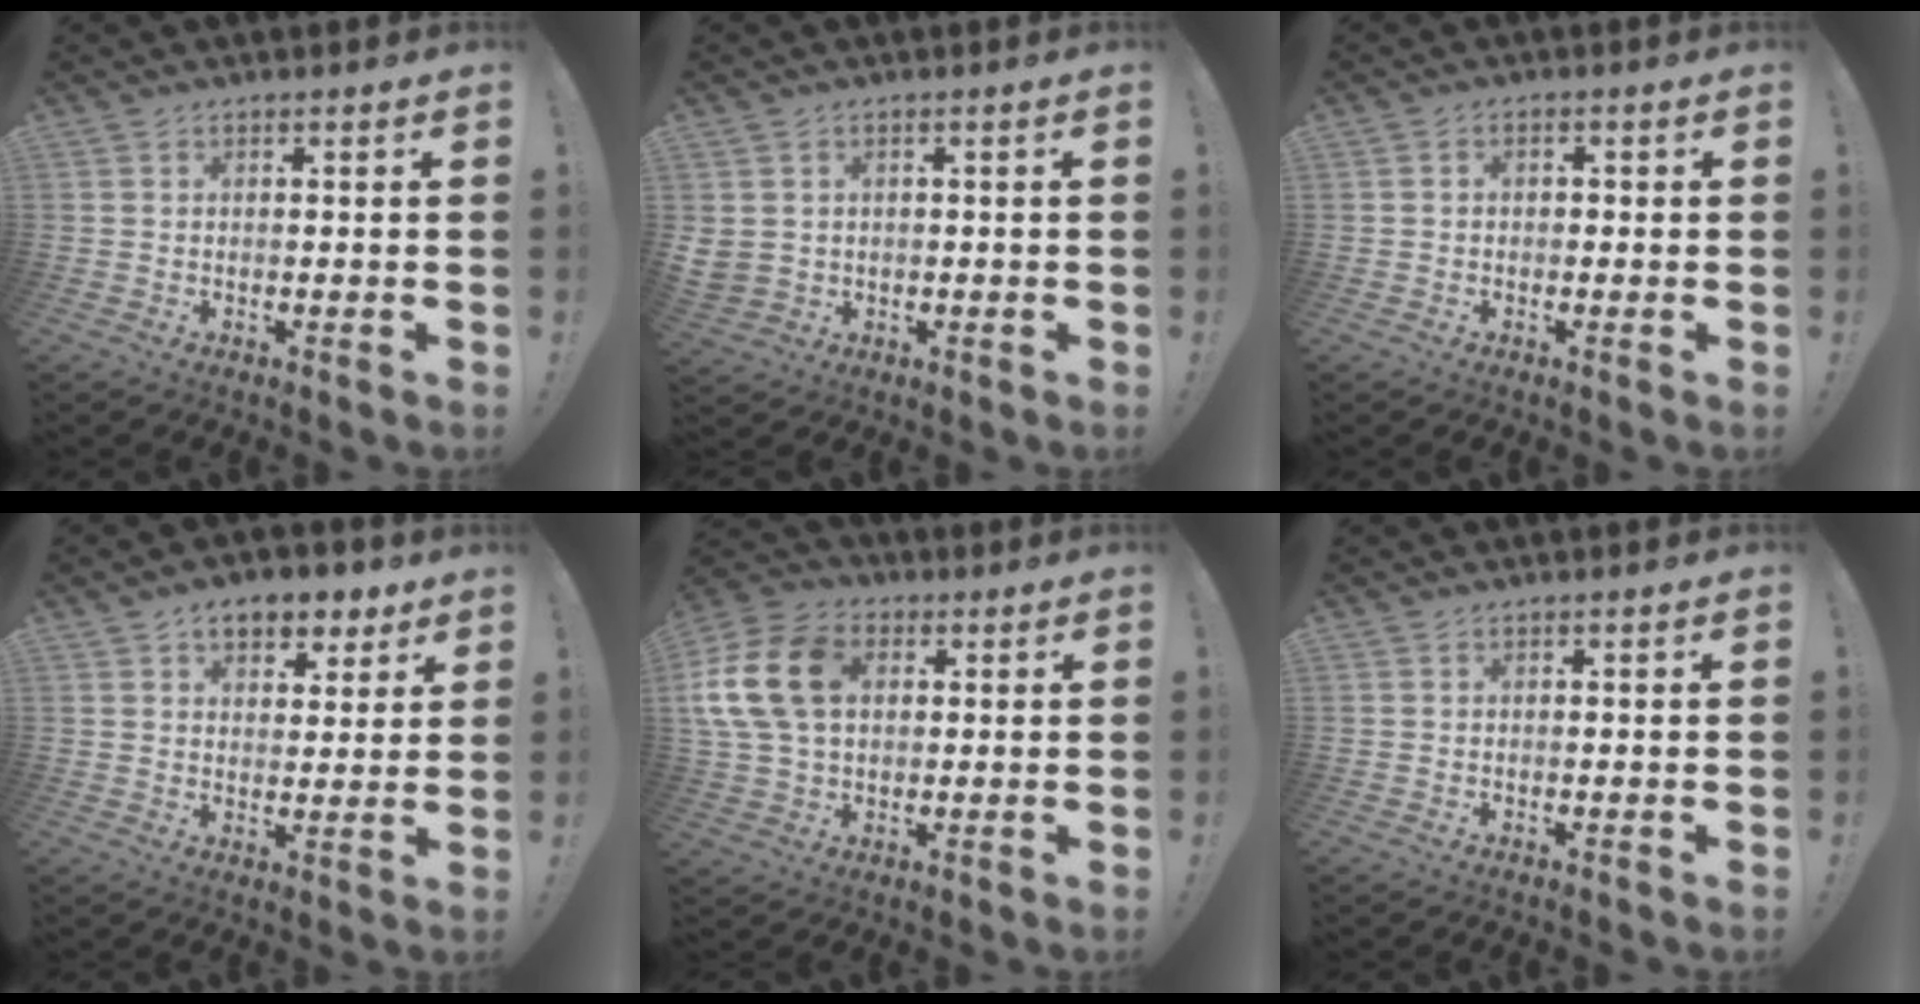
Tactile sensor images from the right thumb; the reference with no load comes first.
{"total": 3.7, "force": [1.0, 3.4, 1.1], "torque": [-0.030, -0.006, 0.018]}
{"total": 1.7, "force": [-0.9, 1.2, 0.8], "torque": [-0.011, 0.005, -0.017]}
{"total": 8.5, "force": [5.5, 4.9, 4.2], "torque": [-0.048, -0.029, 0.098]}
{"total": 17.7, "force": [3.8, 12.7, 11.7], "torque": [-0.223, 0.002, 0.072]}
{"total": 0.0}